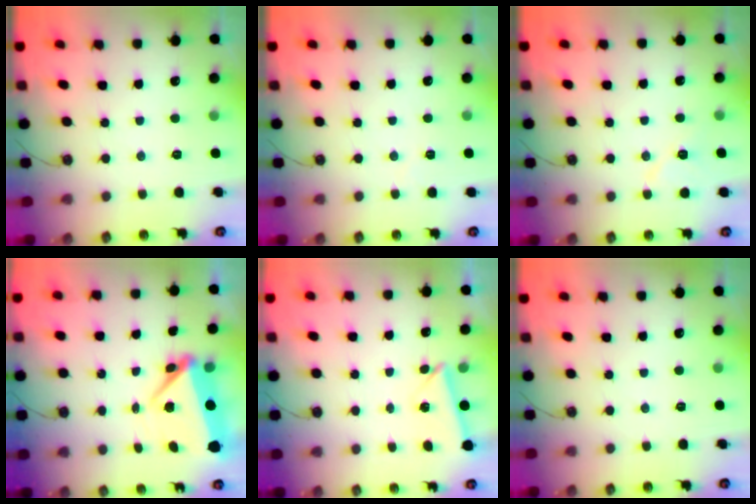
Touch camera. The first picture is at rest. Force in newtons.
{"total": 2.8, "press": 2.7, "slide": 0.8}
{"total": 7.2, "press": 7.0, "slide": 1.8}
{"total": 6.4, "press": 6.3, "slide": 1.2}
{"total": 2.3, "press": 2.1, "slide": 1.0}
{"total": 0.0}